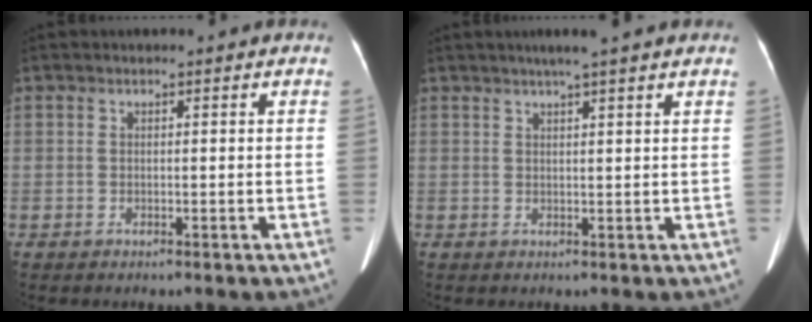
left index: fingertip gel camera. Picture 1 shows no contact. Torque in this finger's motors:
{"motor_torque": [-0.31, -0.93, 0.06, -0.01]}